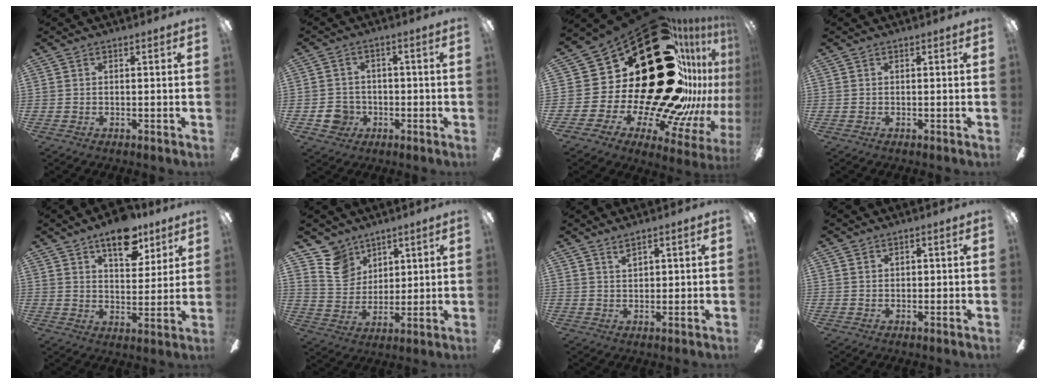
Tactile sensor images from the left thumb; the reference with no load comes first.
{"total": 6.1, "force": [-1.9, 5.5, 2.0], "torque": [-0.049, 0.011, -0.035]}
{"total": 54.9, "force": [15.2, 28.7, 44.3], "torque": [-0.604, -0.177, 0.393]}
{"total": 0.0}
{"total": 12.0, "force": [8.0, 5.9, 6.7], "torque": [-0.078, -0.035, 0.135]}
{"total": 10.3, "force": [6.8, 7.4, 2.2], "torque": [-0.060, -0.033, 0.138]}
{"total": 2.3, "force": [1.8, 0.8, 1.2], "torque": [-0.026, -0.002, 0.034]}
{"total": 0.9, "force": [0.4, 0.7, 0.4], "torque": [-0.008, 0.003, 0.008]}